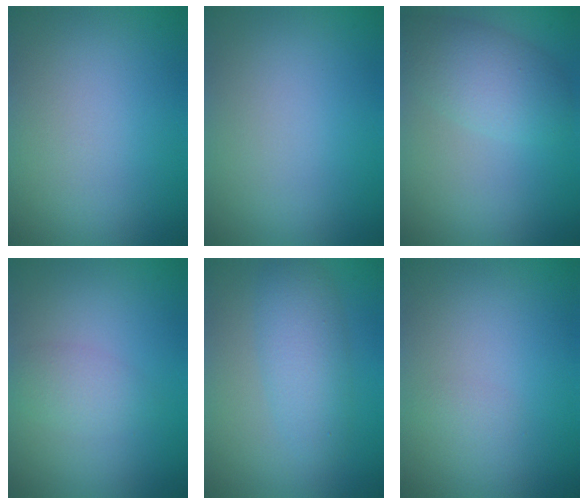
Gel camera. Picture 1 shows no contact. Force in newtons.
{"total": 0.0}
{"total": 4.3, "press": 4.3, "slide": 0.1}
{"total": 2.1, "press": 2.1, "slide": 0.1}
{"total": 3.9, "press": 3.9, "slide": 0.2}
{"total": 0.6, "press": 0.6, "slide": 0.0}